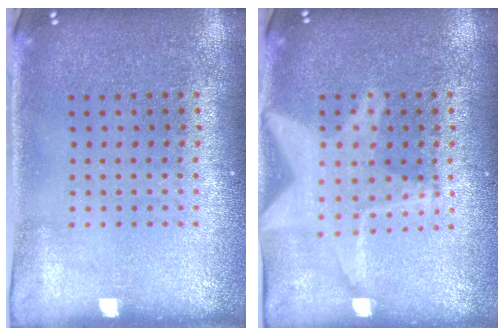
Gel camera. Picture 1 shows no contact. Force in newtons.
{"total": 2.6, "press": 2.6, "slide": 0.4}